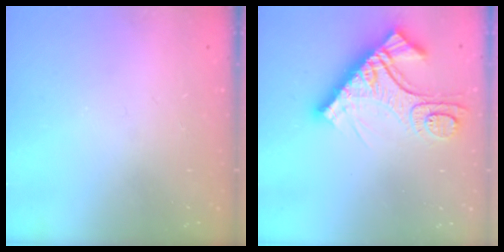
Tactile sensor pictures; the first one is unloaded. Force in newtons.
{"total": 15.9, "press": 15.8, "slide": 1.7}